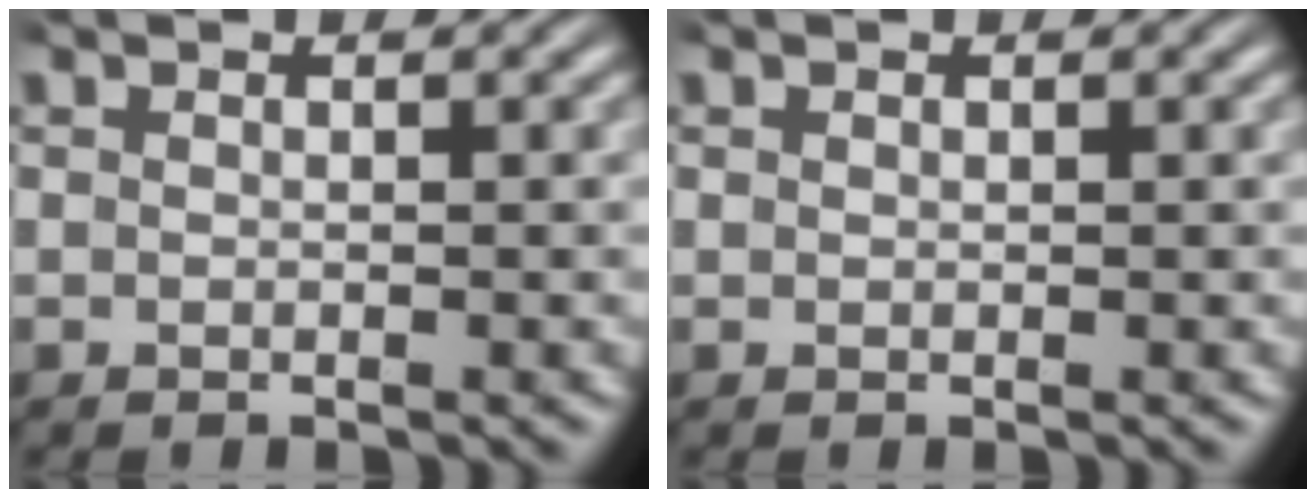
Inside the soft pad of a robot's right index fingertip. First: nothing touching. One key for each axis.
{"total": 0.0}